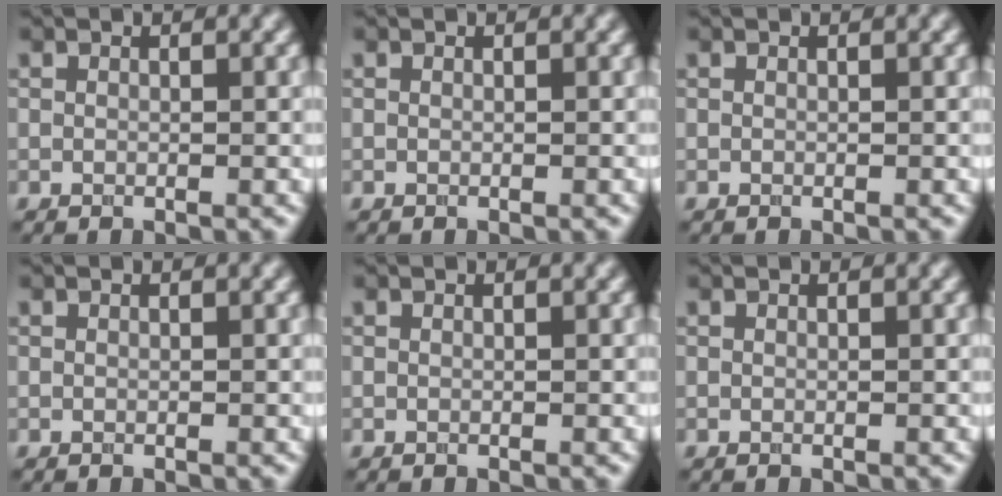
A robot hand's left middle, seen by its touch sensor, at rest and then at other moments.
{"total": 0.0}
{"total": 0.0}
{"total": 0.0}
{"total": 0.0}
{"total": 0.0}